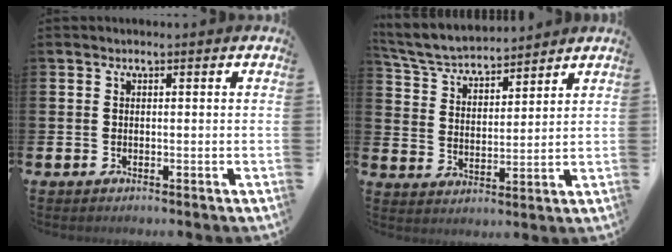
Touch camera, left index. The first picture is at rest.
{"total": 5.5, "force": [5.3, 1.0, 0.9], "torque": [-0.046, -0.035, 0.092]}